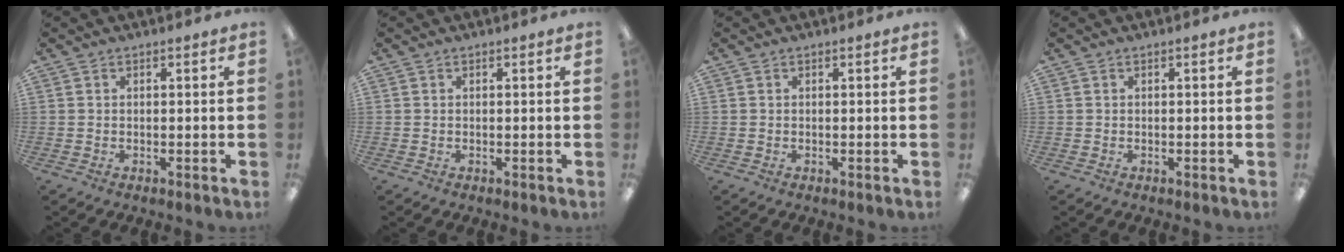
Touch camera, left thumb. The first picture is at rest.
{"total": 0.0}
{"total": 0.0}
{"total": 0.0}